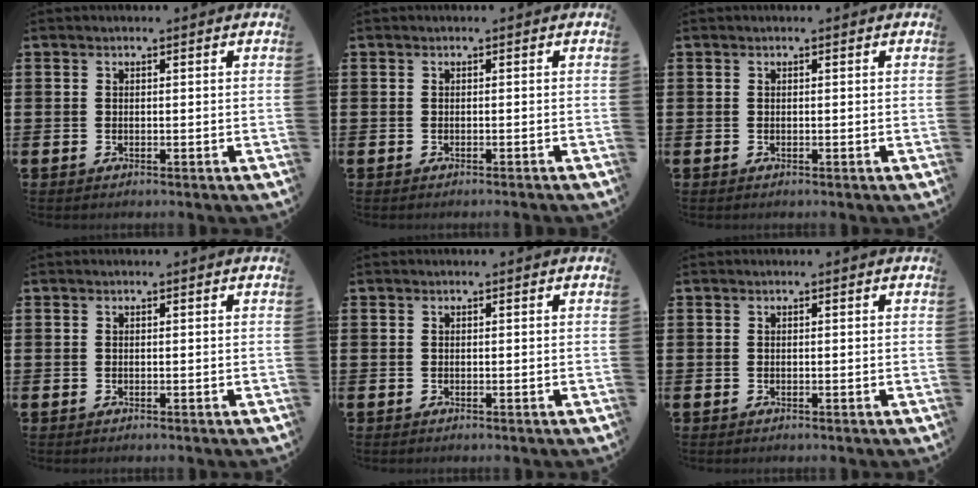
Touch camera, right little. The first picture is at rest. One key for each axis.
{"total": 0.0}
{"total": 0.0}
{"total": 0.0}
{"total": 0.0}
{"total": 0.0}